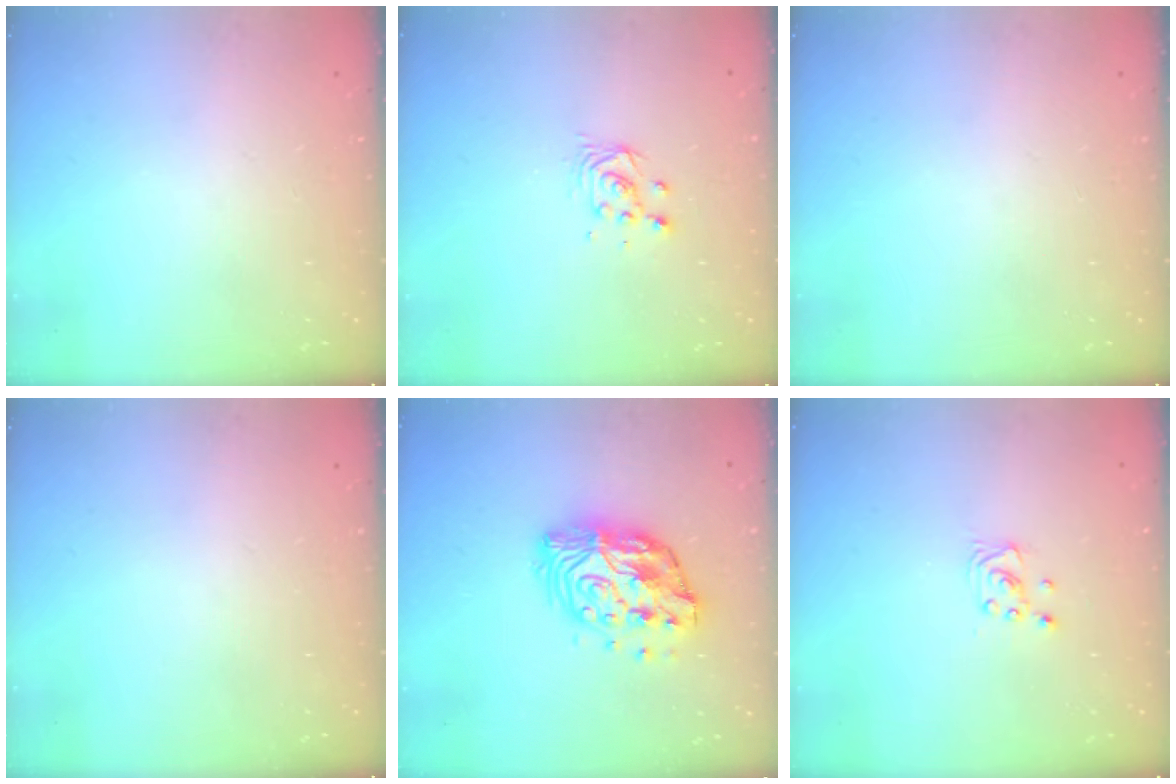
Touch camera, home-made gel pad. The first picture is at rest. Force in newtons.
{"total": 3.9, "press": 3.9, "slide": 0.3}
{"total": 0.0}
{"total": 0.0}
{"total": 14.0, "press": 13.9, "slide": 1.1}
{"total": 2.2, "press": 2.2, "slide": 0.2}